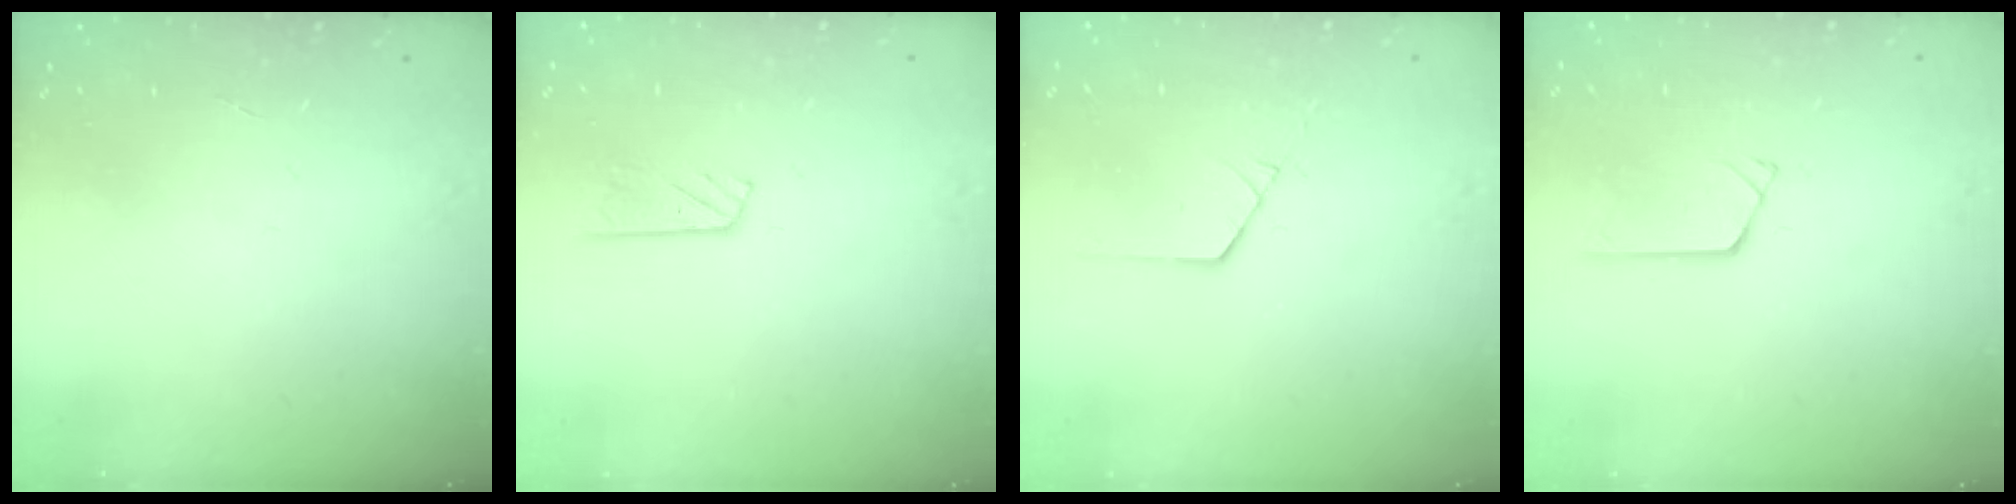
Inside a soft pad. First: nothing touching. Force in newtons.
{"total": 4.5, "press": 4.5, "slide": 0.2}
{"total": 1.4, "press": 1.4, "slide": 0.2}
{"total": 3.0, "press": 3.0, "slide": 0.3}